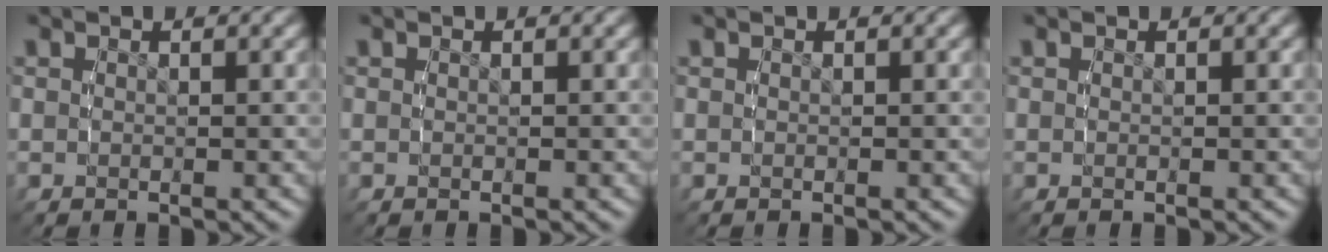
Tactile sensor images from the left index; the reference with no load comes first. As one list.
[{"total": 0.0}, {"total": 0.0}, {"total": 0.0}]